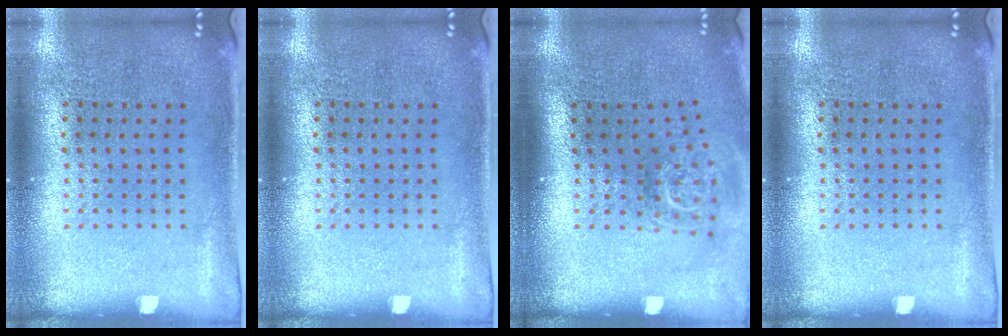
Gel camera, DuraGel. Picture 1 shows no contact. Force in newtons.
{"total": 0.0}
{"total": 1.9, "press": 1.3, "slide": 1.3}
{"total": 0.0}